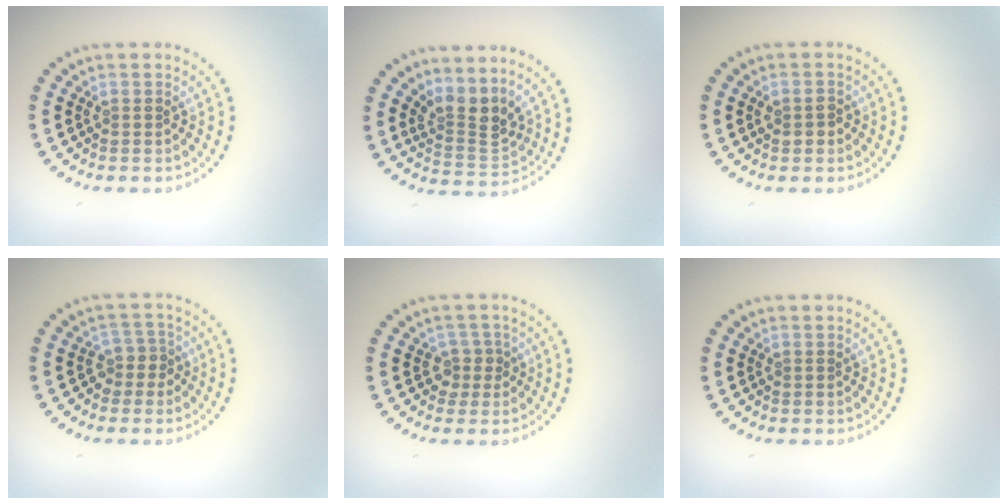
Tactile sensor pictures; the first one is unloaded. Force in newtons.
{"total": 3.3, "press": 2.4, "slide": 2.2}
{"total": 1.5, "press": 1.5, "slide": 0.1}
{"total": 2.0, "press": 1.6, "slide": 1.2}
{"total": 1.7, "press": 1.3, "slide": 1.1}
{"total": 0.0}